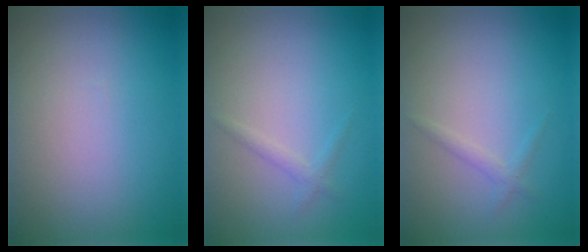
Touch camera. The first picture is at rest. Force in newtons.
{"total": 0.9, "press": 0.9, "slide": 0.1}
{"total": 0.9, "press": 0.9, "slide": 0.1}